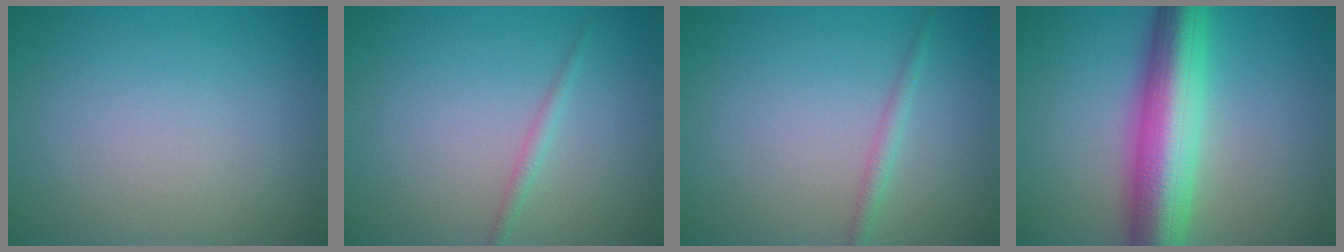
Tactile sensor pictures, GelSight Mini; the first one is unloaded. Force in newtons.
{"total": 1.1, "press": 1.1, "slide": 0.0}
{"total": 1.3, "press": 1.3, "slide": 0.1}
{"total": 9.7, "press": 9.7, "slide": 0.2}